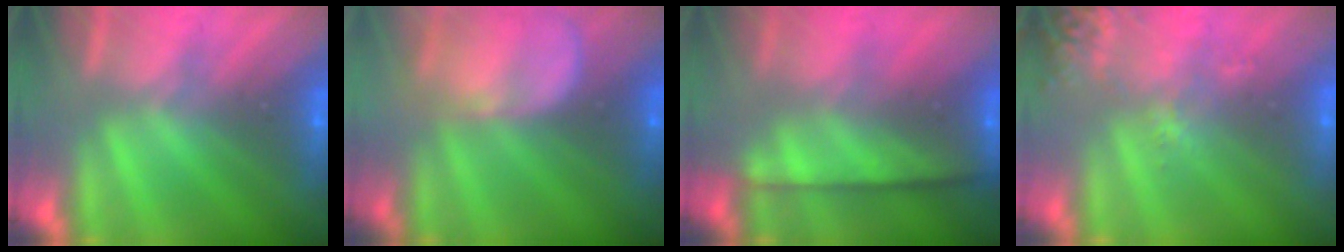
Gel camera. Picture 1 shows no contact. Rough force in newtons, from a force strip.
{"total": 9.8}
{"total": 8.0}
{"total": 2.6}